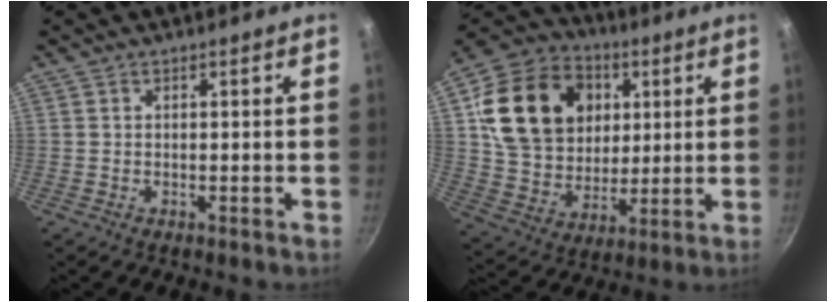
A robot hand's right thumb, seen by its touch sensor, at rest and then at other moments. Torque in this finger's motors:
{"motor_torque": [0.68, 3.04, 0.39, -0.37, 0.00]}